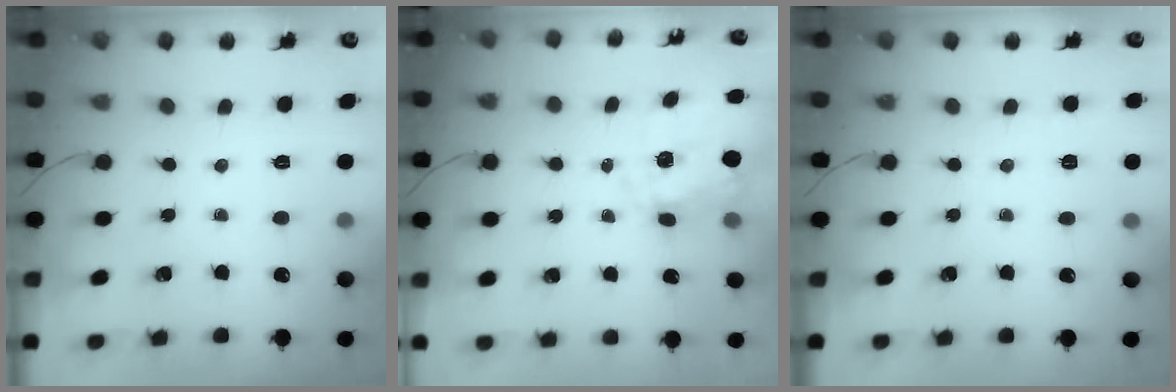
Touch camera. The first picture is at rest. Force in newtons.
{"total": 9.3, "press": 9.2, "slide": 1.4}
{"total": 2.9, "press": 2.6, "slide": 1.4}